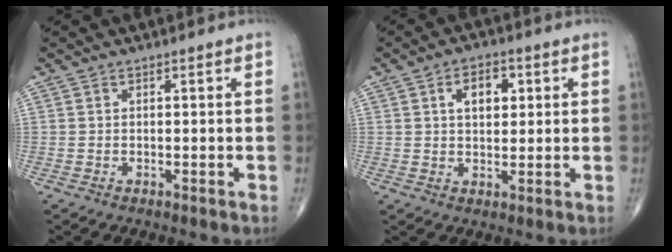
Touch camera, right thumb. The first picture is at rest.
{"total": 6.2, "force": [1.9, 3.8, 4.6], "torque": [-0.049, -0.001, 0.027]}